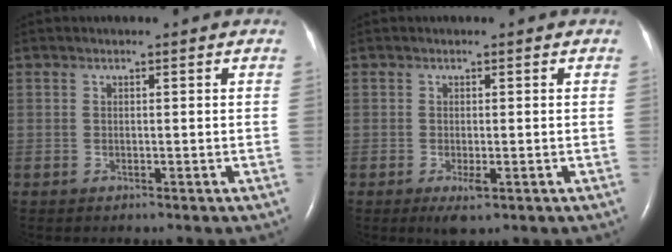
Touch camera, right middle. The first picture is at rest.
{"total": 2.2, "force": [-0.9, 0.6, 1.9], "torque": [-0.032, -0.005, -0.010]}